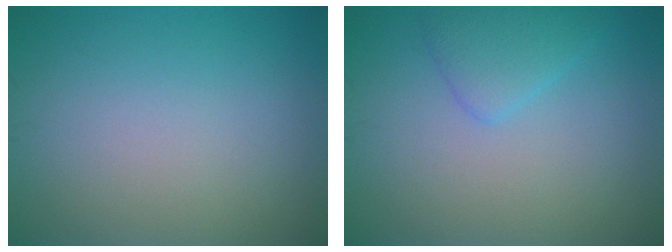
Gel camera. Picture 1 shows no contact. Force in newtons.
{"total": 2.2, "press": 2.2, "slide": 0.1}